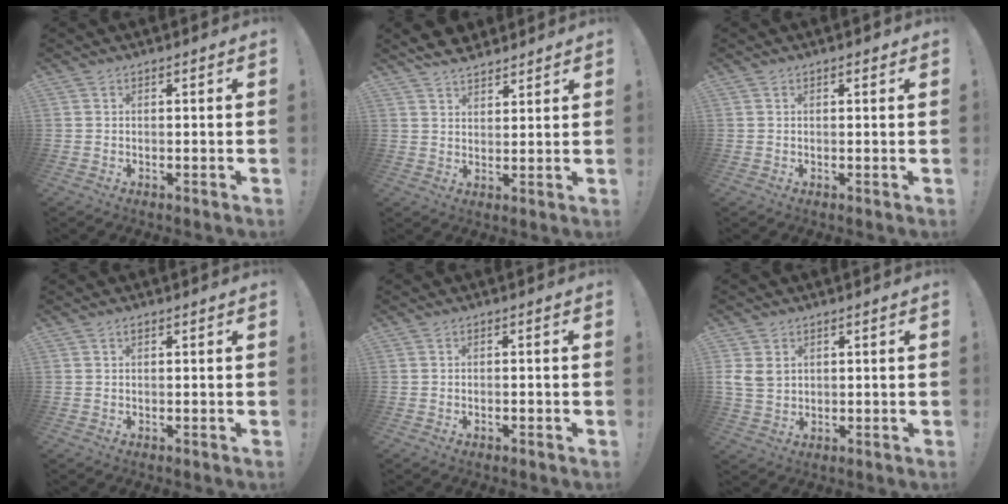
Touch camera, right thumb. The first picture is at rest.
{"total": 6.1, "force": [5.4, 2.4, 1.6], "torque": [-0.021, -0.031, 0.099]}
{"total": 0.6, "force": [0.4, 0.4, 0.2], "torque": [0.004, -0.003, 0.006]}
{"total": 0.9, "force": [0.4, 0.5, 0.6], "torque": [-0.012, 0.002, 0.008]}
{"total": 0.8, "force": [-0.7, -0.1, 0.4], "torque": [-0.005, 0.000, -0.012]}
{"total": 5.6, "force": [2.1, 4.4, 2.8], "torque": [-0.053, -0.005, 0.044]}